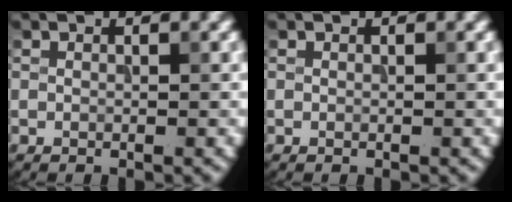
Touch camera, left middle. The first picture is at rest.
{"total": 0.0}